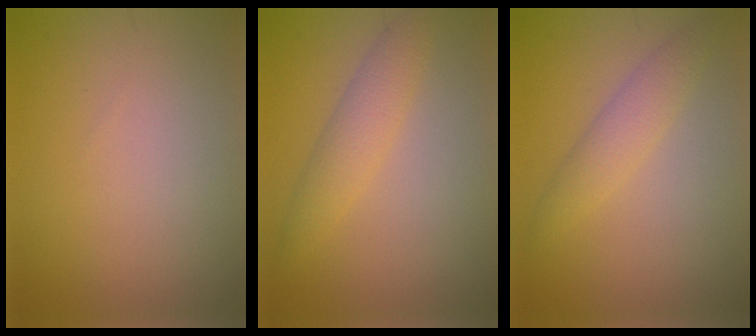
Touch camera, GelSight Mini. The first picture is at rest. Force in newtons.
{"total": 2.9, "press": 2.9, "slide": 0.1}
{"total": 2.5, "press": 2.5, "slide": 0.1}